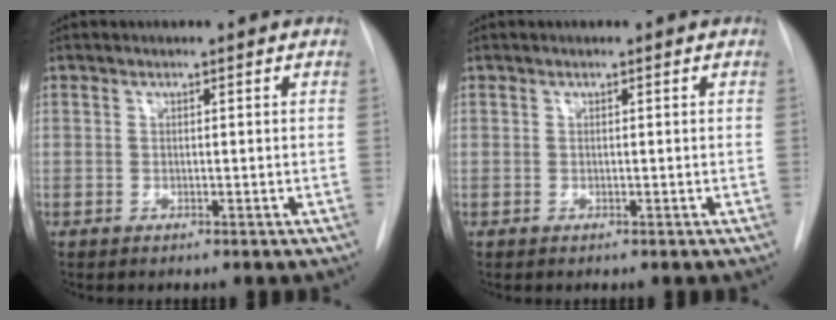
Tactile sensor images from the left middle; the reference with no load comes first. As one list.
[{"total": 0.0}]